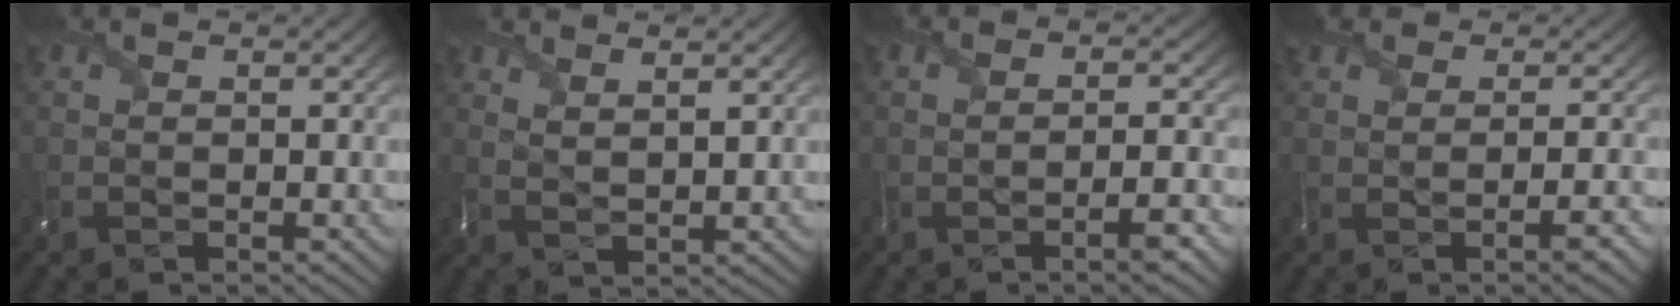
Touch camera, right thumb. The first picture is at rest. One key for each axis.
{"total": 3.3, "fx": 2.5, "fy": 0.7, "fz": 2.0, "tx": -0.019, "ty": -0.008, "tz": 0.037}
{"total": 3.2, "fx": -2.1, "fy": 0.0, "fz": 2.4, "tx": -0.032, "ty": 0.002, "tz": -0.042}
{"total": 3.0, "fx": 0.3, "fy": 1.1, "fz": 2.8, "tx": -0.031, "ty": 0.018, "tz": -0.016}